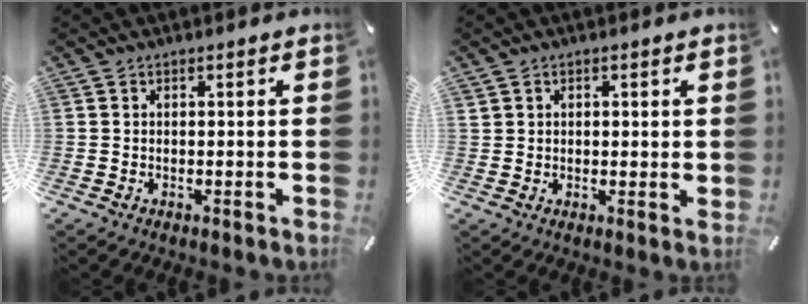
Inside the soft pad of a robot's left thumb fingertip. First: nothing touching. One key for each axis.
{"total": 1.6, "fx": 0.6, "fy": 1.2, "fz": 0.9, "tx": -0.009, "ty": 0.000, "tz": 0.009}